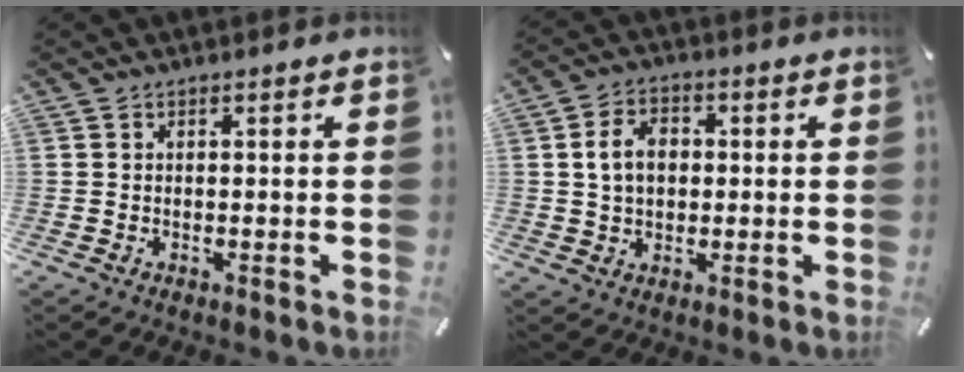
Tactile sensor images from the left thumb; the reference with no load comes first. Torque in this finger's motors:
{"motor_torque": [0.24, 0.12, 0.24, 0.25, 0.04]}